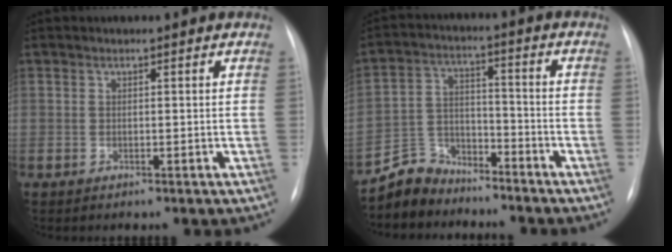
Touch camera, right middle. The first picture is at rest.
{"total": 7.2, "force": [-6.5, 3.1, -0.6], "torque": [0.012, 0.017, -0.125]}